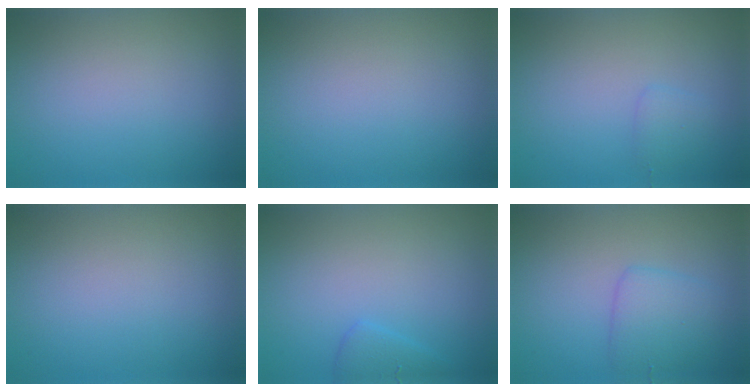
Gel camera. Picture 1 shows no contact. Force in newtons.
{"total": 0.0}
{"total": 1.1, "press": 1.1, "slide": 0.1}
{"total": 0.0}
{"total": 1.4, "press": 1.4, "slide": 0.1}
{"total": 2.9, "press": 2.9, "slide": 0.1}